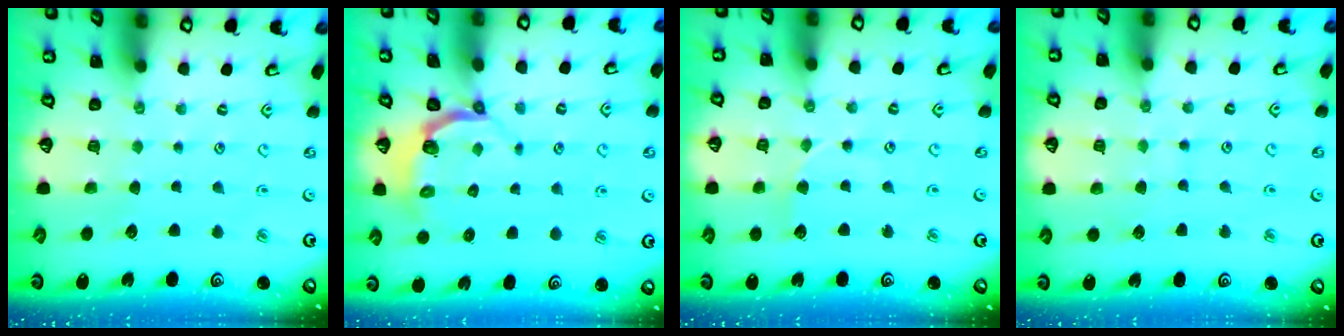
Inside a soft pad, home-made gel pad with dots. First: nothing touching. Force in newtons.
{"total": 3.9, "press": 3.0, "slide": 2.6}
{"total": 2.2, "press": 2.2, "slide": 0.3}
{"total": 5.6, "press": 5.6, "slide": 0.3}